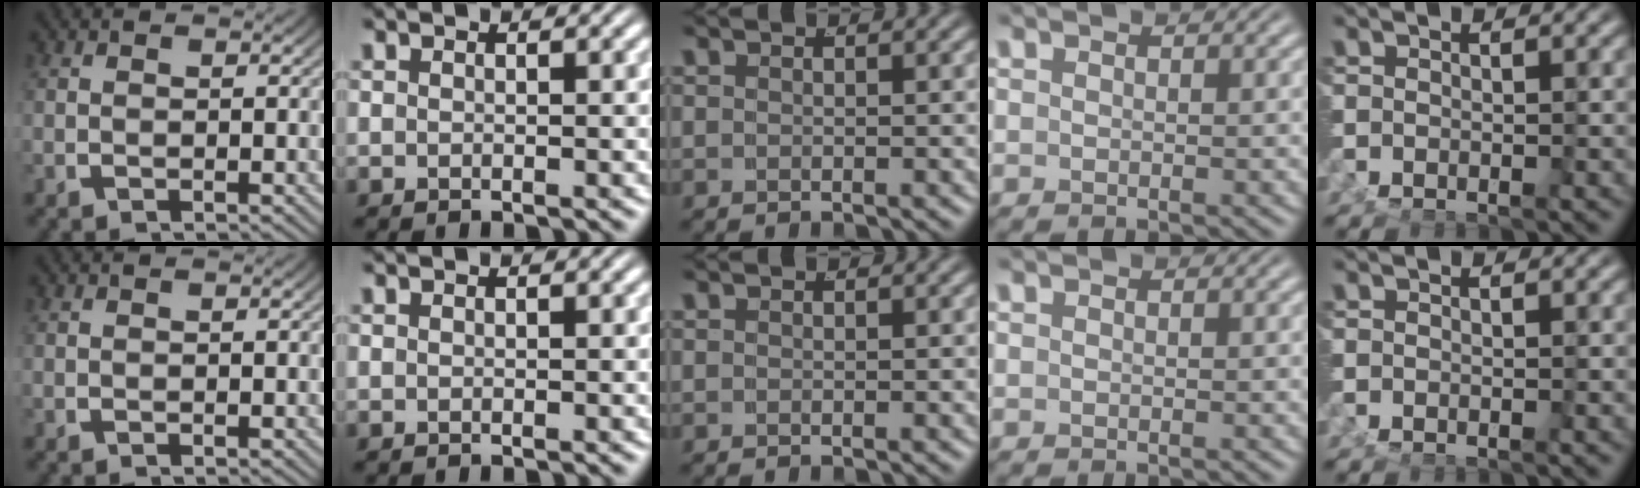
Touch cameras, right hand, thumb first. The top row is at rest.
{}